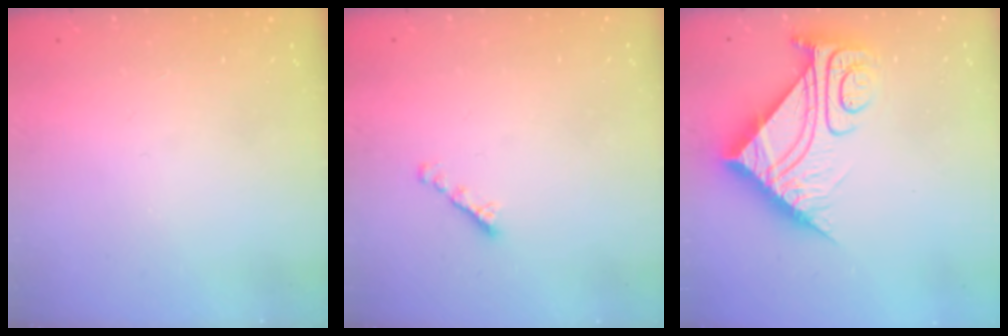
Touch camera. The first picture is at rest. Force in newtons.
{"total": 2.7, "press": 2.6, "slide": 0.8}
{"total": 13.0, "press": 13.0, "slide": 1.0}